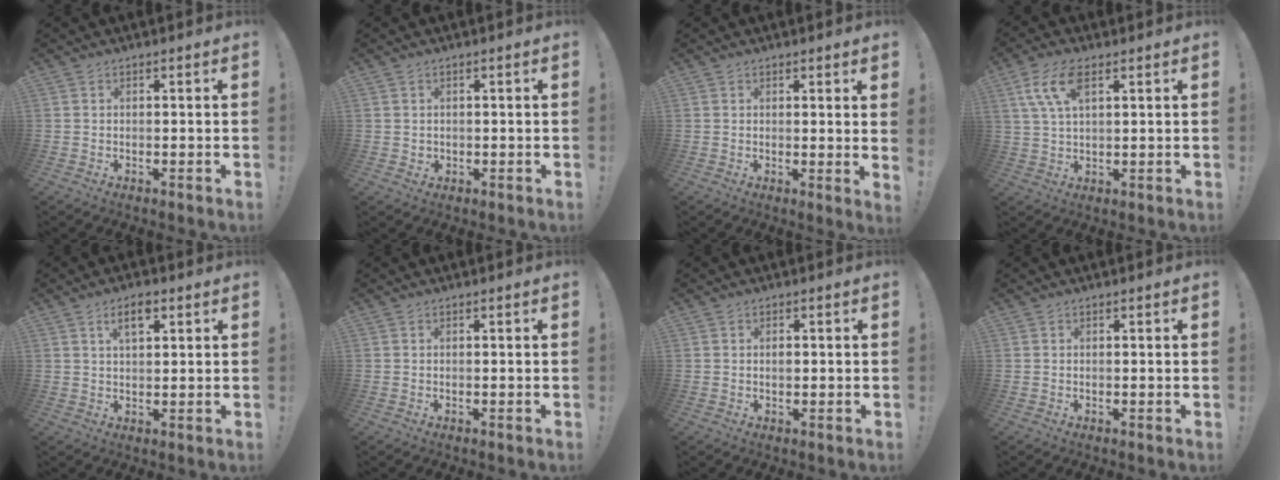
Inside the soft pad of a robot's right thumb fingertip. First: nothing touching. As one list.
[{"total": 1.1, "force": [0.4, 1.0, 0.2], "torque": [-0.002, -0.002, 0.006]}, {"total": 2.4, "force": [1.0, -0.5, 2.2], "torque": [-0.026, -0.014, 0.014]}, {"total": 9.3, "force": [4.0, 4.0, 7.5], "torque": [-0.145, -0.002, 0.075]}, {"total": 5.0, "force": [2.4, 2.3, 3.8], "torque": [-0.058, -0.002, 0.037]}, {"total": 0.0}, {"total": 1.0, "force": [-0.3, 0.5, 0.9], "torque": [-0.015, 0.003, -0.006]}, {"total": 0.0}]